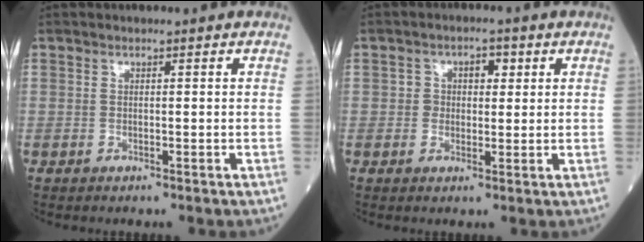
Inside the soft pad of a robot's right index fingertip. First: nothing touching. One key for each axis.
{"total": 3.6, "fx": 1.0, "fy": 2.6, "fz": 2.3, "tx": -0.030, "ty": 0.016, "tz": 0.015}